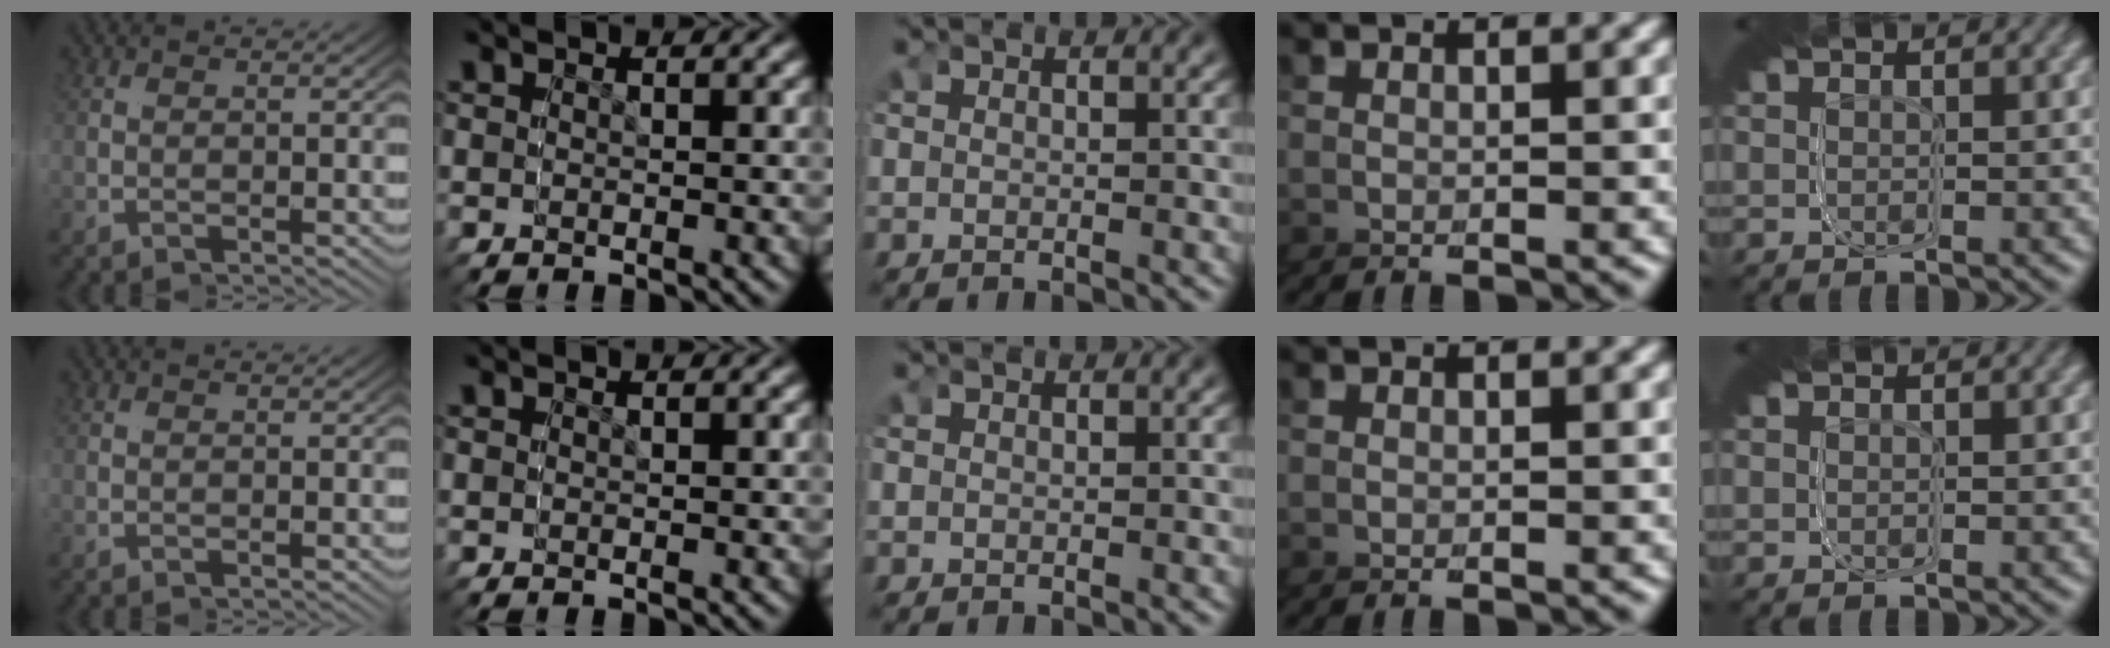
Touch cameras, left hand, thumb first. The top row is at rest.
{}